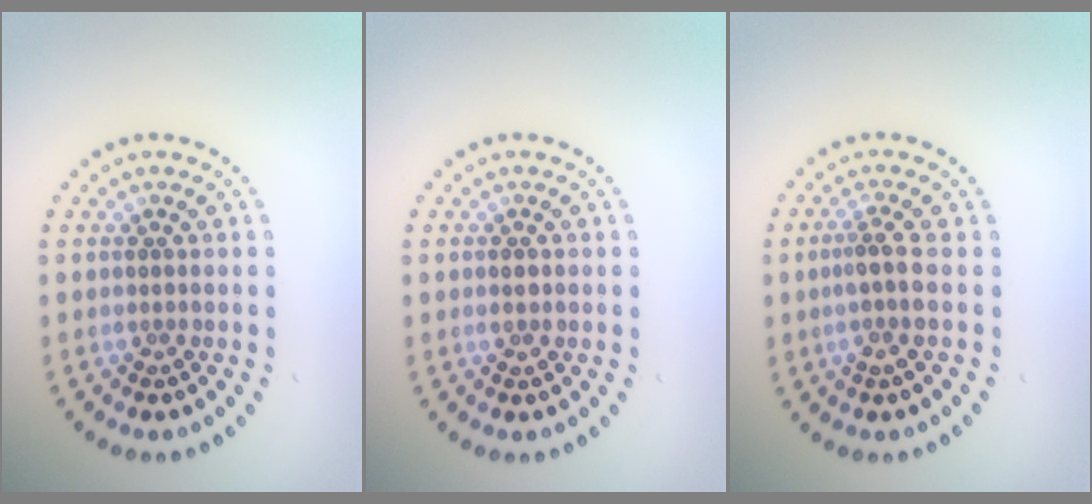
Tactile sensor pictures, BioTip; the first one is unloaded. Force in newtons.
{"total": 1.2, "press": 1.2, "slide": 0.2}
{"total": 2.3, "press": 1.6, "slide": 1.6}